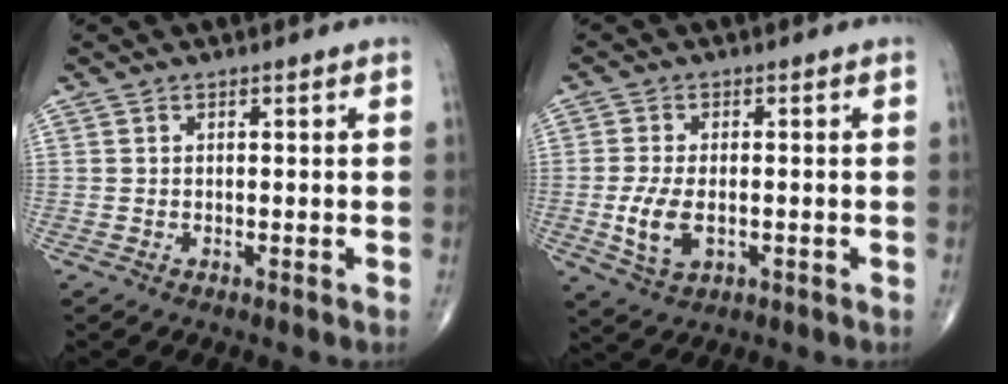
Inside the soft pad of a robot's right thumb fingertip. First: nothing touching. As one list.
[{"total": 6.8, "force": [-1.3, 3.8, 5.5], "torque": [-0.111, -0.005, -0.019]}]